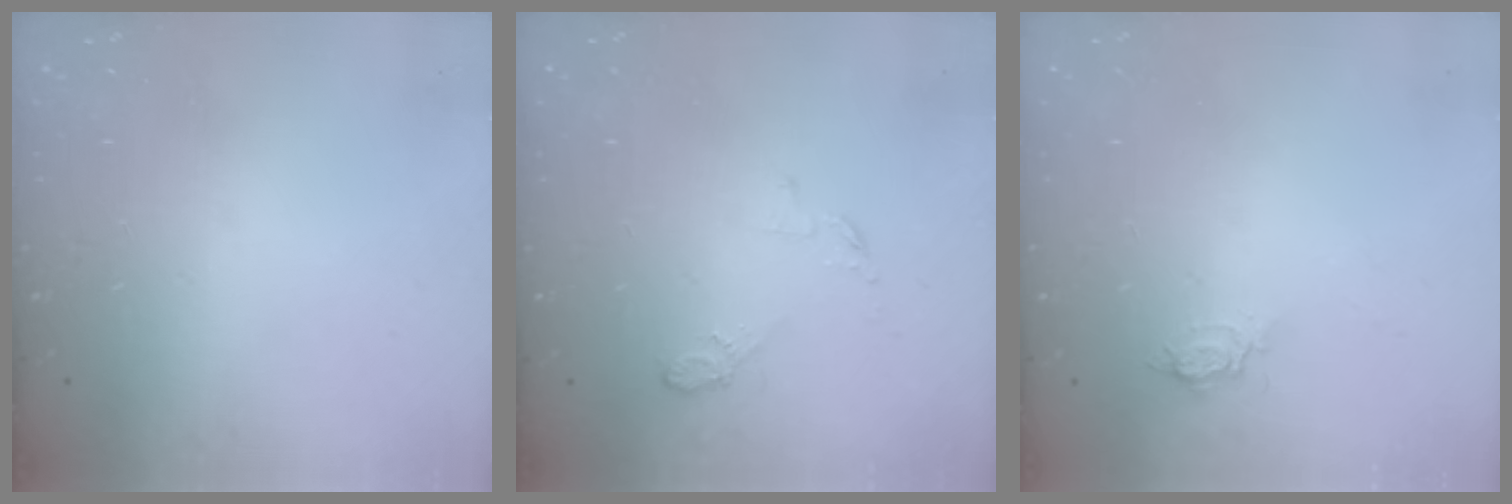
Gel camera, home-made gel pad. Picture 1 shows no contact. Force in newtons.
{"total": 4.2, "press": 4.2, "slide": 0.7}
{"total": 4.1, "press": 4.1, "slide": 0.4}